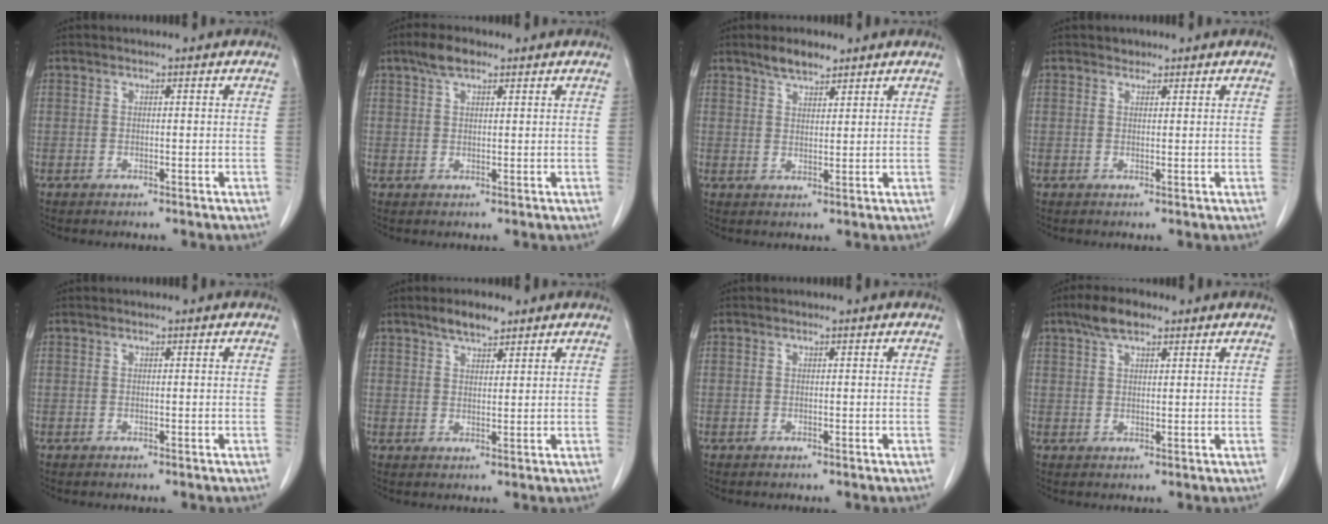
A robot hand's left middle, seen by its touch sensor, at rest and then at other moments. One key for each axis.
{"total": 3.6, "fx": 2.4, "fy": 1.4, "fz": 2.2, "tx": -0.046, "ty": 0.009, "tz": 0.045}
{"total": 3.8, "fx": 3.1, "fy": 1.2, "fz": 1.9, "tx": -0.039, "ty": 0.003, "tz": 0.056}
{"total": 0.9, "fx": 0.8, "fy": 0.5, "fz": 0.0, "tx": 0.000, "ty": -0.002, "tz": 0.010}
{"total": 0.0}
{"total": 3.8, "fx": 3.0, "fy": 1.2, "fz": 2.1, "tx": -0.043, "ty": 0.003, "tz": 0.051}
{"total": 0.0}
{"total": 4.6, "fx": 3.1, "fy": 1.8, "fz": 2.9, "tx": -0.061, "ty": 0.012, "tz": 0.058}